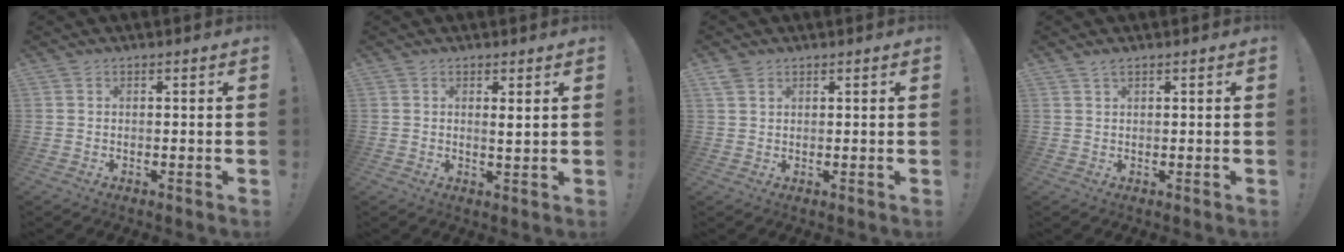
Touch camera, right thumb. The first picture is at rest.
{"total": 2.0, "force": [1.1, 0.1, 1.7], "torque": [-0.016, -0.013, 0.013]}
{"total": 2.0, "force": [1.5, 1.1, 0.7], "torque": [-0.015, -0.004, 0.030]}
{"total": 1.2, "force": [0.8, 0.2, 0.8], "torque": [-0.024, 0.003, 0.017]}